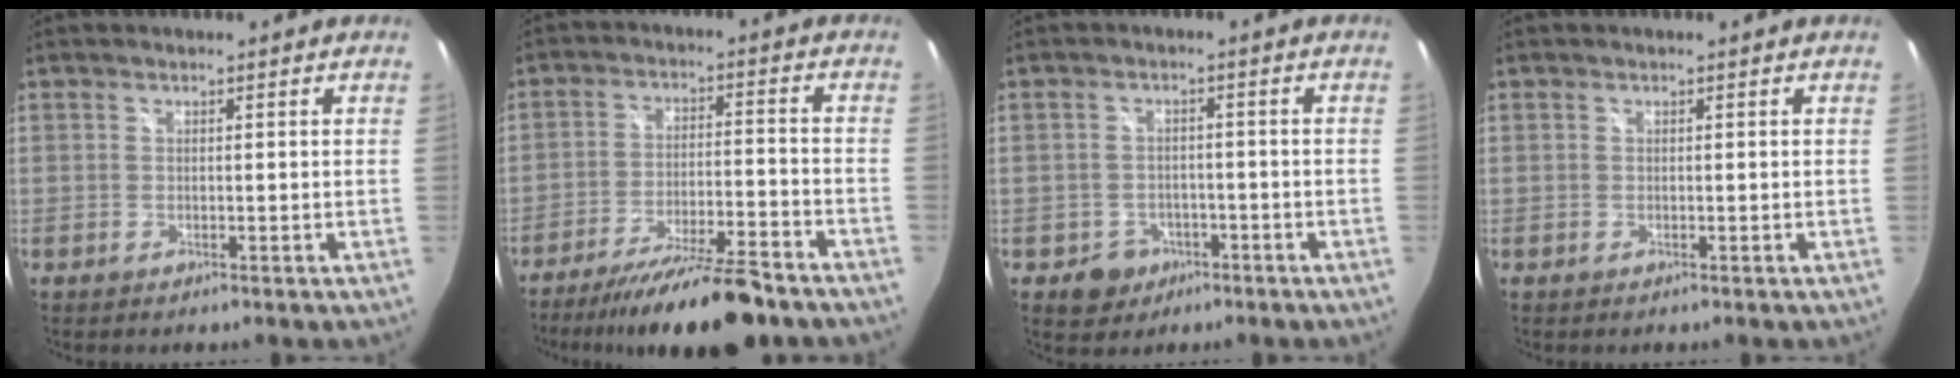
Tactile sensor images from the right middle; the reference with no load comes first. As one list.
[{"total": 15.7, "force": [-13.2, 2.0, 8.3], "torque": [-0.160, -0.023, -0.205]}, {"total": 4.9, "force": [-2.5, 4.2, 0.7], "torque": [-0.029, 0.009, -0.026]}, {"total": 0.0}]